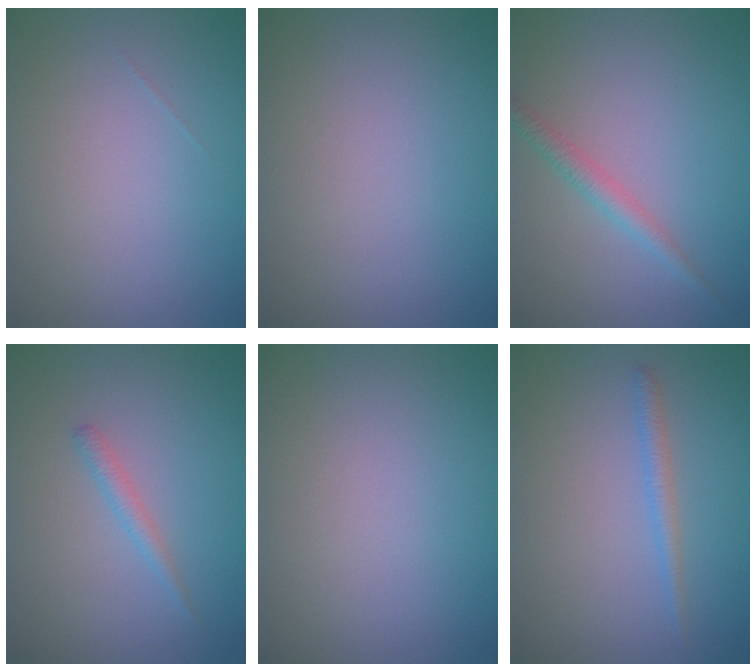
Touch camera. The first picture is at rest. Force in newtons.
{"total": 0.0}
{"total": 1.7, "press": 1.7, "slide": 0.0}
{"total": 1.2, "press": 1.1, "slide": 0.1}
{"total": 0.0}
{"total": 1.3, "press": 1.3, "slide": 0.0}